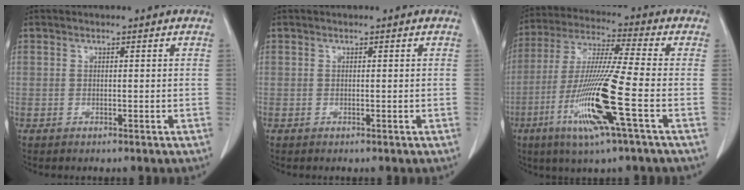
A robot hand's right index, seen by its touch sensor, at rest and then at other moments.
{"total": 0.0}
{"total": 15.3, "force": [-5.3, -0.7, 14.3], "torque": [-0.298, -0.023, -0.105]}